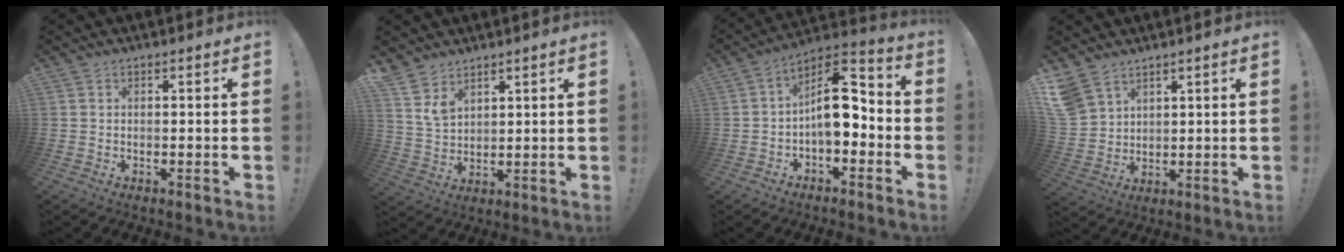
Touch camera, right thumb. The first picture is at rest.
{"total": 6.4, "force": [4.9, 3.4, 2.5], "torque": [-0.041, -0.032, 0.094]}
{"total": 13.3, "force": [-0.5, 8.1, 10.5], "torque": [-0.164, 0.014, -0.004]}
{"total": 7.9, "force": [6.0, 4.5, 2.5], "torque": [-0.068, -0.032, 0.123]}